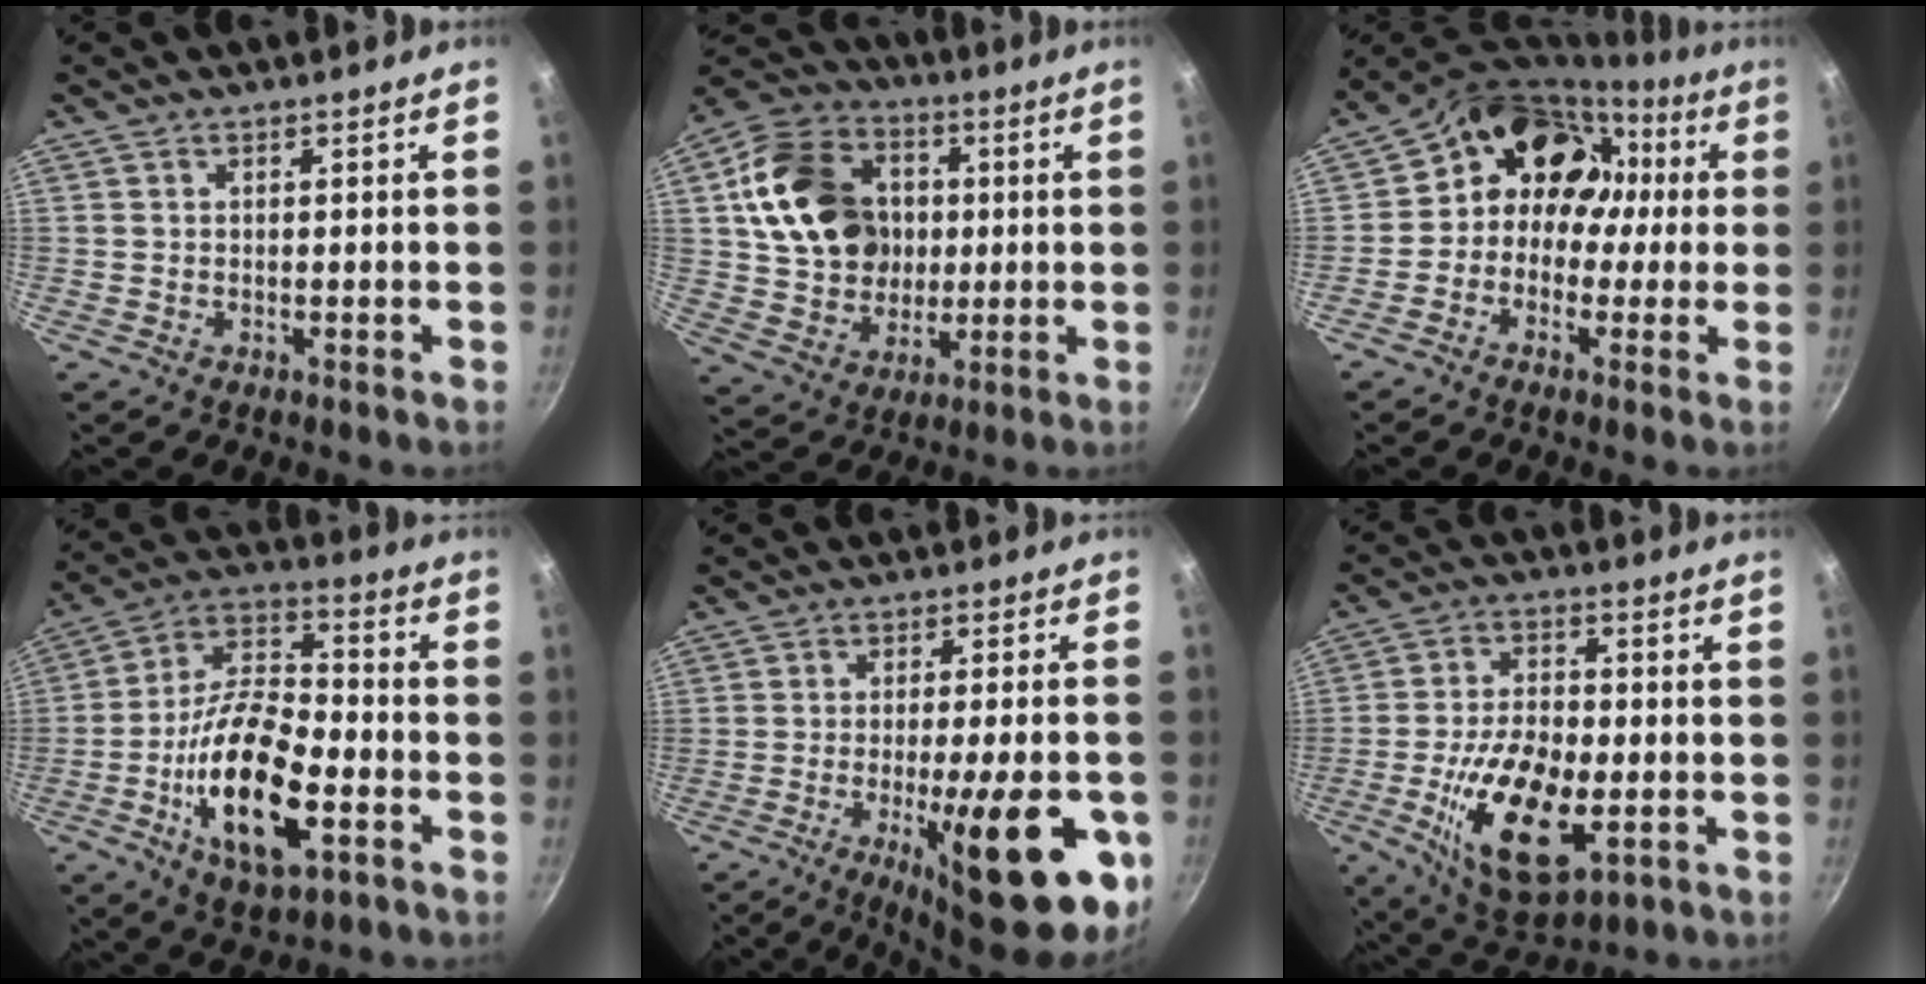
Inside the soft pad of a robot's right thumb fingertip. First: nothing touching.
{"total": 19.3, "force": [2.8, 15.7, 10.8], "torque": [-0.161, 0.013, 0.053]}
{"total": 14.0, "force": [1.1, 11.7, 7.5], "torque": [-0.072, 0.057, -0.001]}
{"total": 20.3, "force": [-7.1, 9.0, 16.7], "torque": [-0.300, 0.033, -0.138]}
{"total": 22.0, "force": [-7.4, 6.3, 19.8], "torque": [-0.243, 0.008, -0.096]}
{"total": 17.9, "force": [-4.6, 9.0, 14.8], "torque": [-0.250, 0.009, -0.073]}